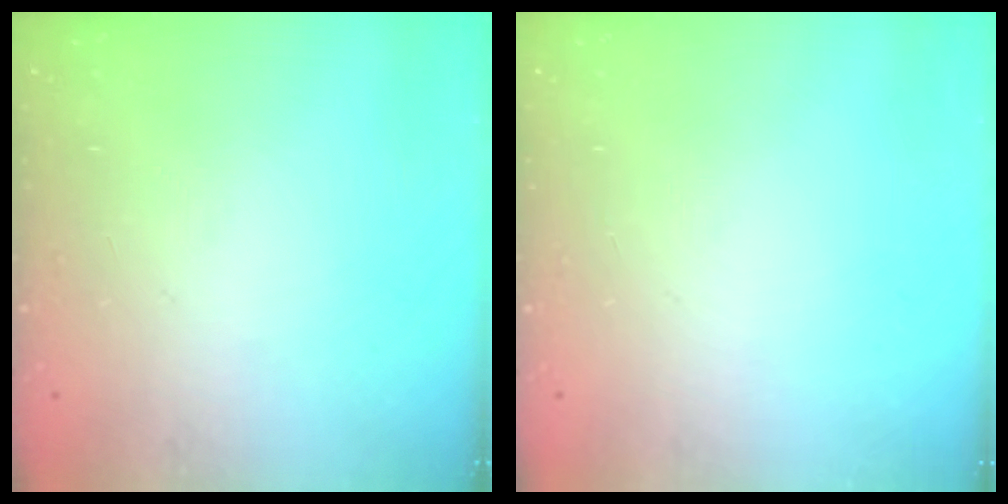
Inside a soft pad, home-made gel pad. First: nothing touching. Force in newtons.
{"total": 0.0}